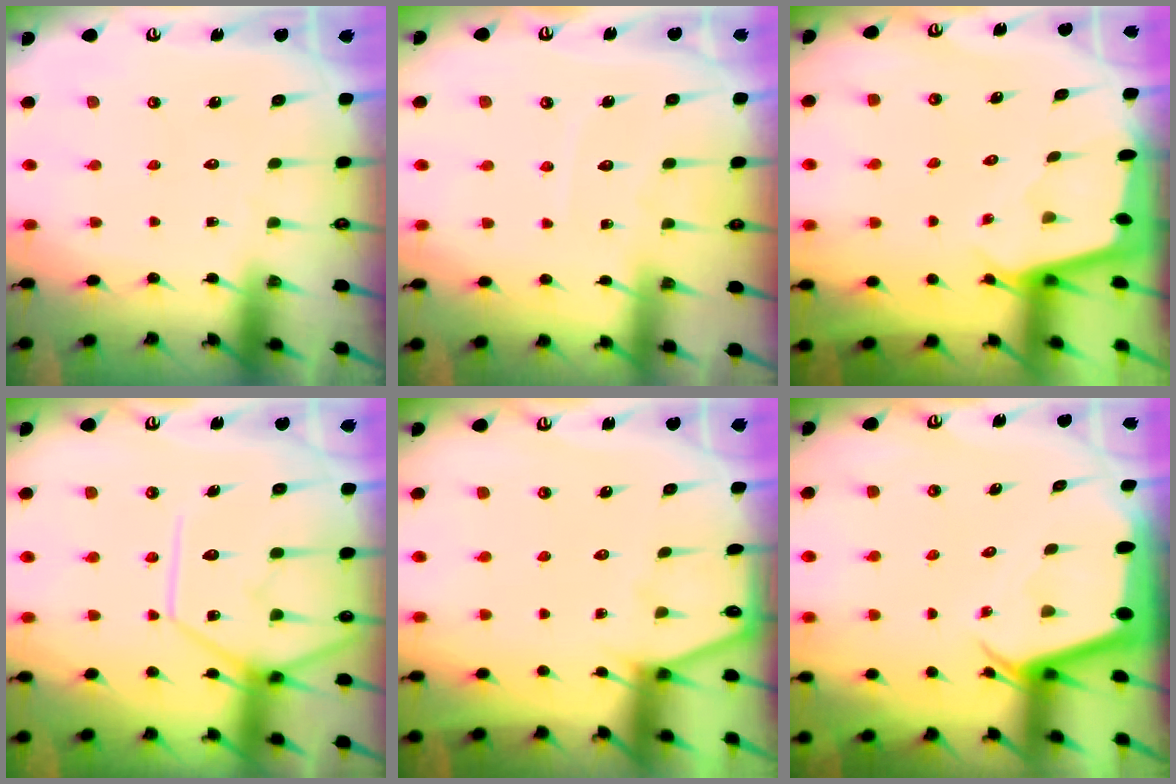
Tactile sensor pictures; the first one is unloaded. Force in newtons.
{"total": 4.3, "press": 4.3, "slide": 0.3}
{"total": 1.9, "press": 1.9, "slide": 0.2}
{"total": 14.2, "press": 14.1, "slide": 1.3}
{"total": 1.5, "press": 1.5, "slide": 0.2}
{"total": 2.6, "press": 2.6, "slide": 0.2}